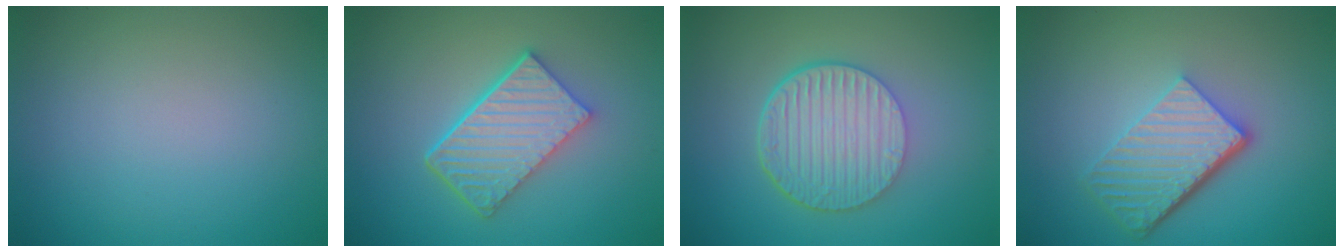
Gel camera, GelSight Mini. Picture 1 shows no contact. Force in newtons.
{"total": 5.8, "press": 4.3, "slide": 3.9}
{"total": 6.7, "press": 4.6, "slide": 4.9}
{"total": 5.8, "press": 4.0, "slide": 4.2}